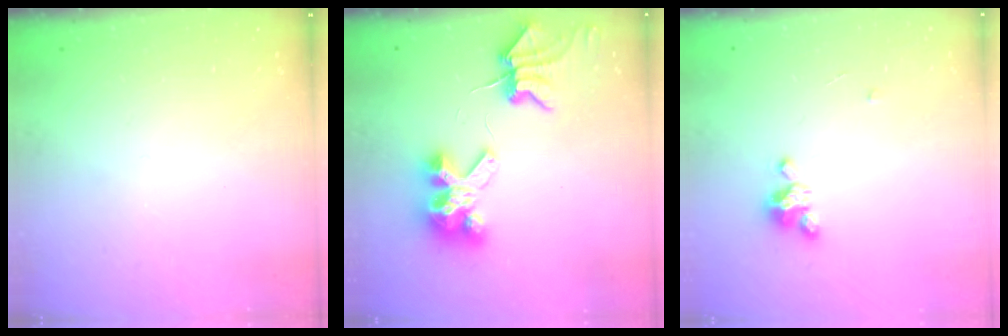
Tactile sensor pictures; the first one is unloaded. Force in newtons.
{"total": 7.1, "press": 7.0, "slide": 0.9}
{"total": 3.8, "press": 3.8, "slide": 0.4}